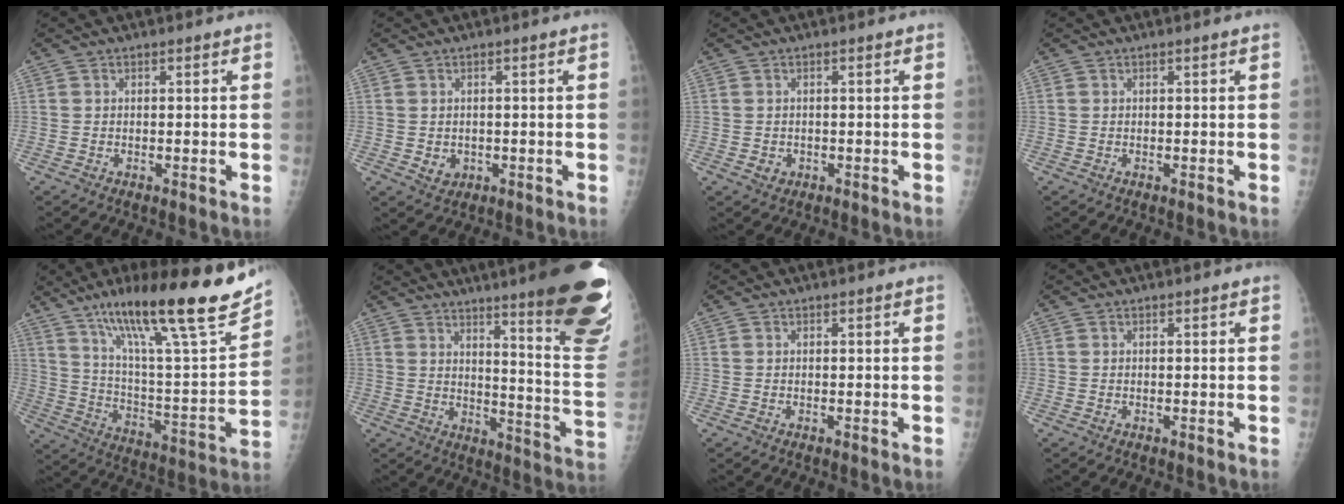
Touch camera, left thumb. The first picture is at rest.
{"total": 2.6, "force": [-0.3, 2.3, 1.2], "torque": [-0.009, -0.001, 0.006]}
{"total": 1.8, "force": [-0.4, 1.6, 0.7], "torque": [-0.003, 0.003, -0.001]}
{"total": 0.0}
{"total": 28.2, "force": [18.1, 5.0, 21.0], "torque": [-0.313, -0.049, 0.298]}
{"total": 24.2, "force": [15.6, 2.9, 18.3], "torque": [-0.194, -0.103, 0.203]}
{"total": 0.0}
{"total": 0.0}